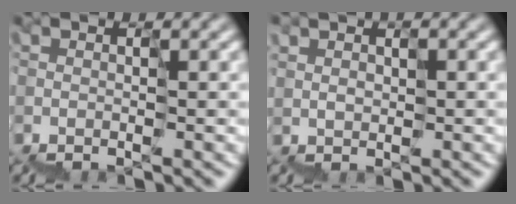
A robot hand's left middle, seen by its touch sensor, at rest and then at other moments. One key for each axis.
{"total": 1.0, "fx": 0.7, "fy": 0.7, "fz": 0.0, "tx": 0.013, "ty": 0.009, "tz": 0.020}